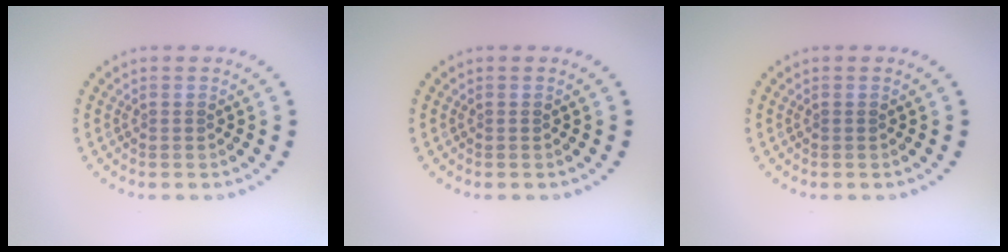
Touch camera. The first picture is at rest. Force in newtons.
{"total": 0.0}
{"total": 0.0}